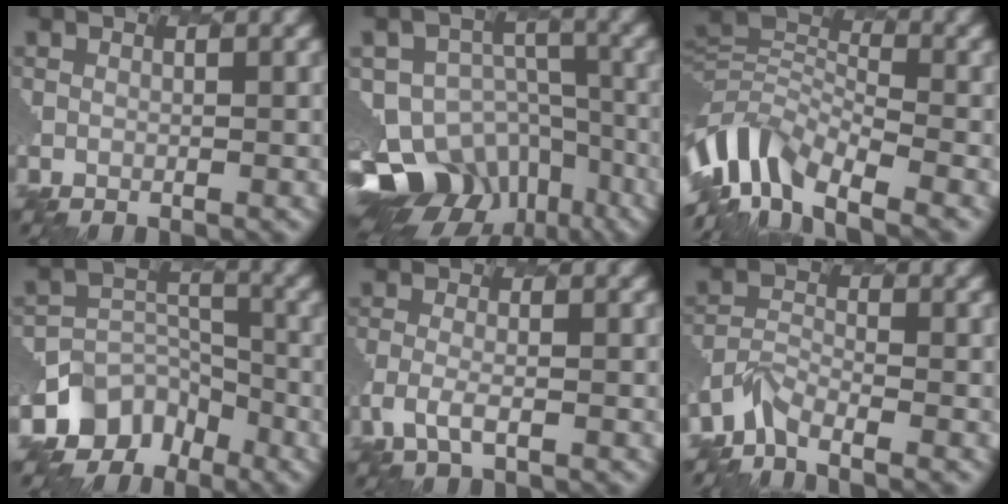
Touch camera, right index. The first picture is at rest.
{"total": 14.1, "force": [-9.8, 8.9, 5.0], "torque": [-0.100, -0.022, -0.124]}
{"total": 8.0, "force": [-5.6, 3.8, 4.3], "torque": [-0.095, 0.006, -0.114]}
{"total": 6.4, "force": [-5.0, 4.0, -0.1], "torque": [0.002, 0.002, -0.086]}
{"total": 1.8, "force": [-1.3, 0.5, 1.1], "torque": [-0.041, -0.004, -0.033]}
{"total": 3.2, "force": [-3.2, 0.4, 0.2], "torque": [-0.021, -0.007, -0.070]}